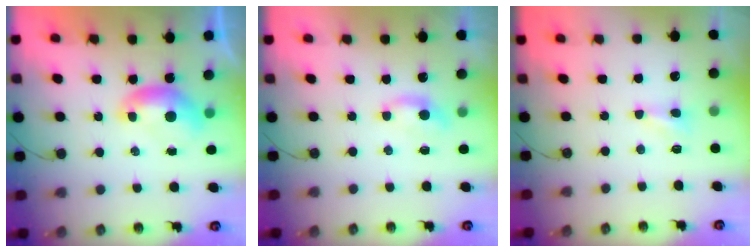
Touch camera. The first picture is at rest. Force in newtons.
{"total": 1.2, "press": 1.1, "slide": 0.3}
{"total": 1.0, "press": 0.9, "slide": 0.3}